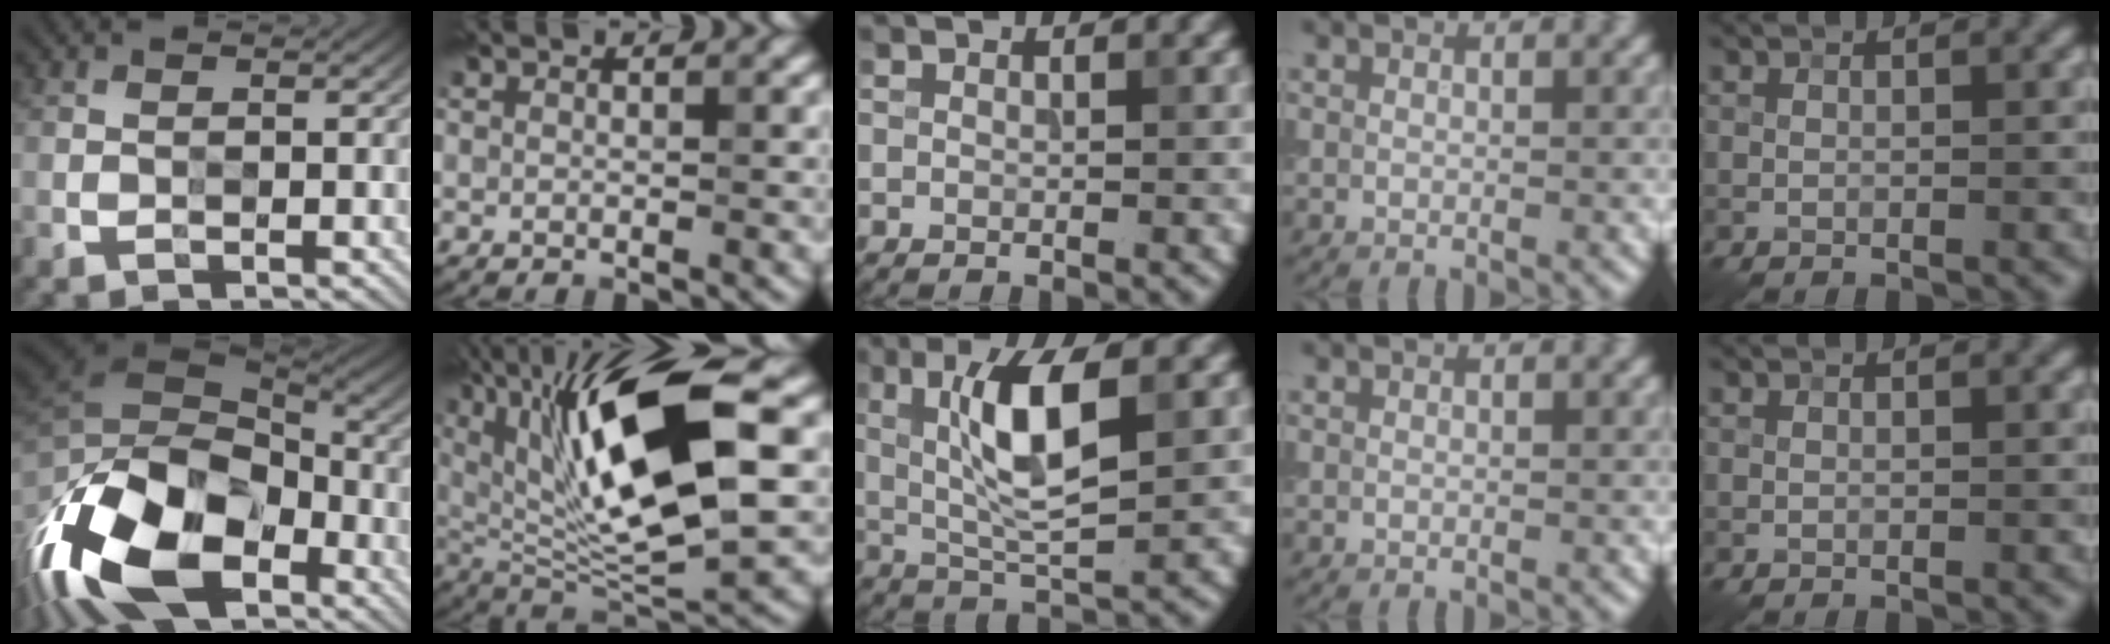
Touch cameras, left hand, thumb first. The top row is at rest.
{"thumb": {"total": 18.2, "force": [-8.1, 11.1, 11.9], "torque": [-0.254, -0.029, -0.134]}, "index": {"total": 14.7, "force": [3.8, 4.7, 13.4], "torque": [-0.245, 0.002, 0.067]}, "middle": {"total": 6.7, "force": [1.4, 1.6, 6.3], "torque": [-0.121, 0.003, 0.028]}}